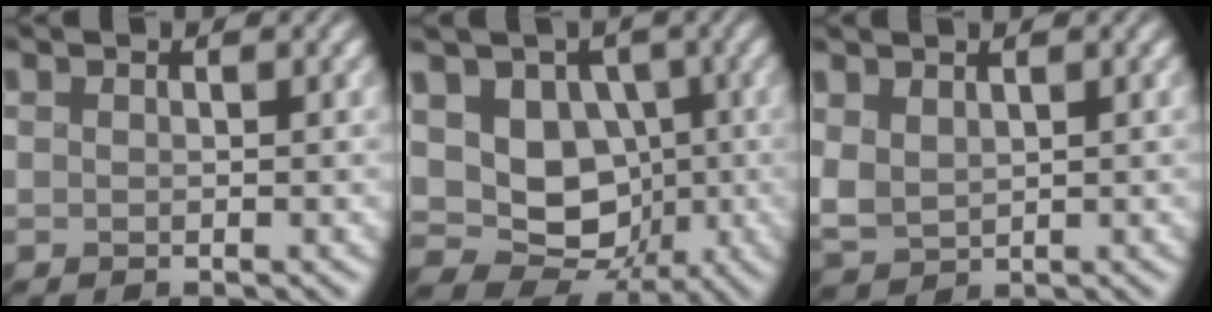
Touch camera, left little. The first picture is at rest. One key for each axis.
{"total": 10.1, "fx": -0.1, "fy": 8.4, "fz": 5.7, "tx": -0.094, "ty": 0.014, "tz": -0.022}
{"total": 2.3, "fx": 0.8, "fy": 1.5, "fz": 1.5, "tx": -0.055, "ty": 0.001, "tz": 0.028}